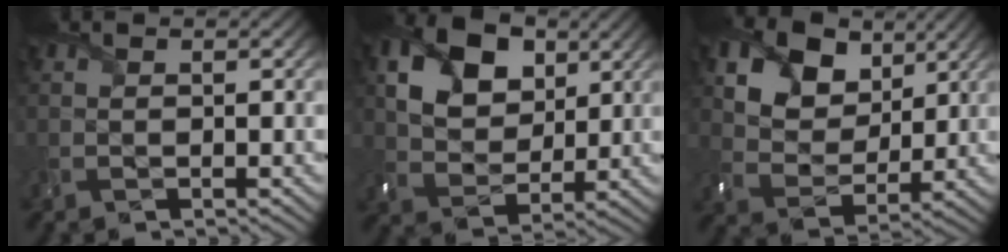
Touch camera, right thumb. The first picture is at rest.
{"total": 10.8, "force": [4.7, 7.3, 6.4], "torque": [-0.152, 0.010, 0.076]}
{"total": 11.3, "force": [6.2, 7.7, 5.5], "torque": [-0.154, -0.010, 0.122]}